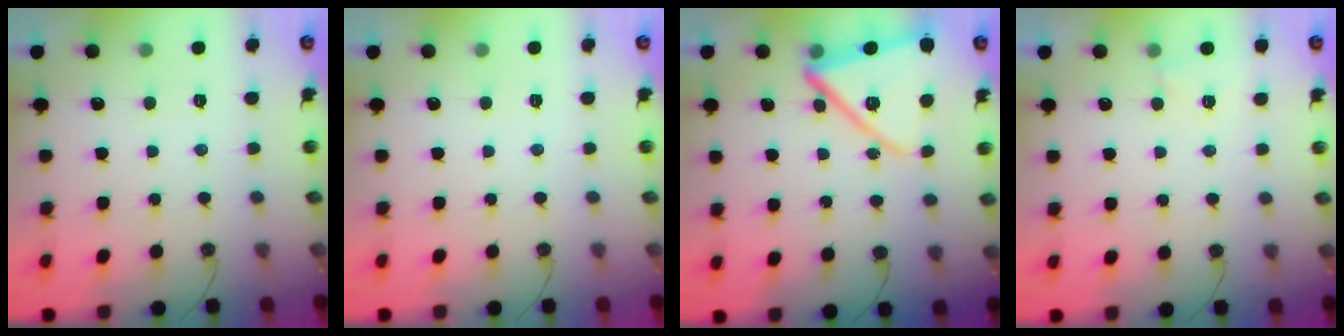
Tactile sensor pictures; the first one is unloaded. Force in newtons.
{"total": 0.0}
{"total": 16.0, "press": 15.9, "slide": 1.3}
{"total": 3.1, "press": 2.3, "slide": 2.1}